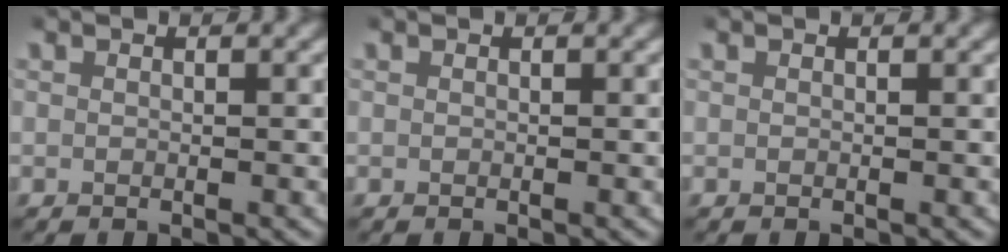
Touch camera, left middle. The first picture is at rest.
{"total": 0.0}
{"total": 0.0}